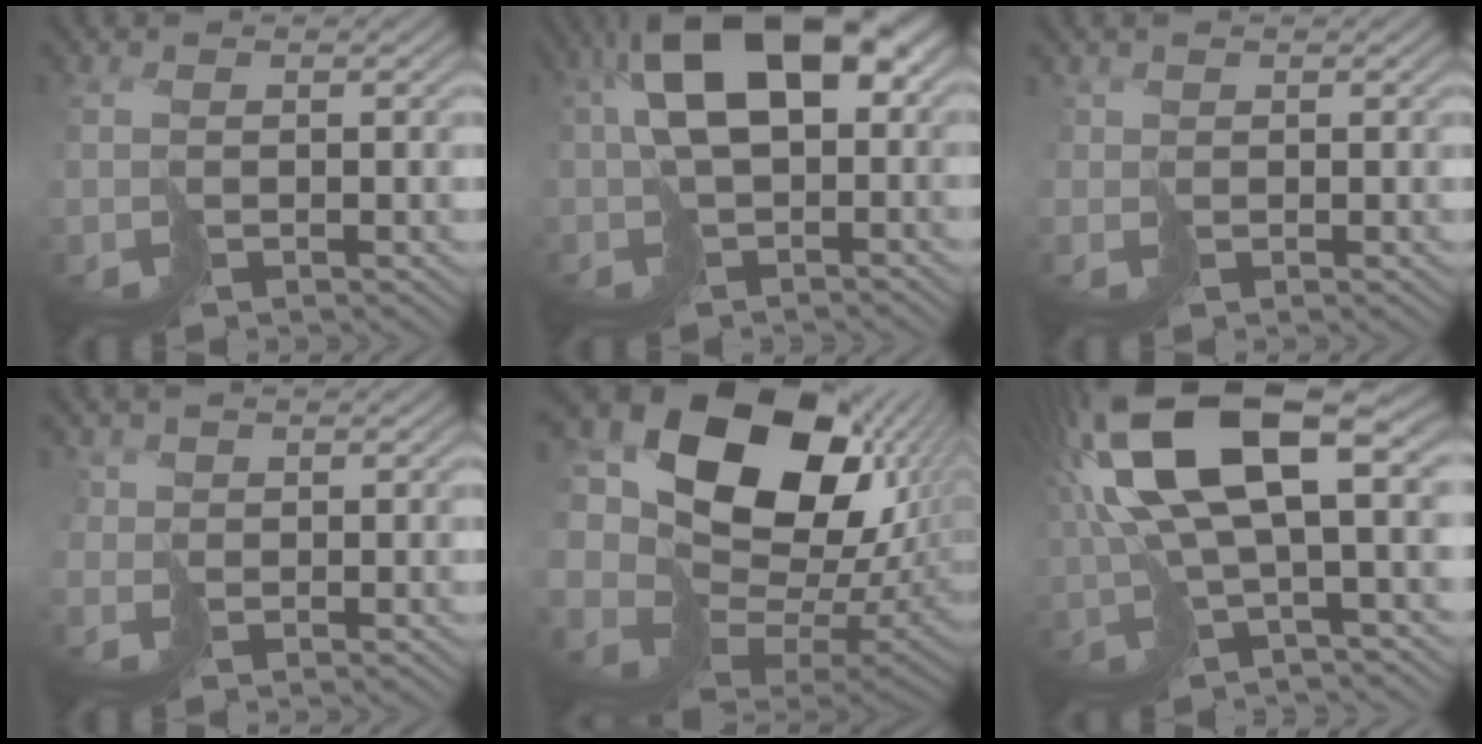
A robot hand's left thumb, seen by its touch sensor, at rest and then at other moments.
{"total": 12.9, "force": [1.4, 6.9, 10.8], "torque": [-0.184, 0.000, 0.024]}
{"total": 0.8, "force": [0.2, 0.6, -0.4], "torque": [0.007, -0.003, 0.006]}
{"total": 2.0, "force": [0.3, 1.9, 0.3], "torque": [-0.019, -0.007, 0.005]}
{"total": 21.4, "force": [7.7, 15.4, 12.7], "torque": [-0.289, 0.004, 0.161]}
{"total": 14.5, "force": [3.8, 5.0, 13.1], "torque": [-0.286, 0.011, 0.080]}